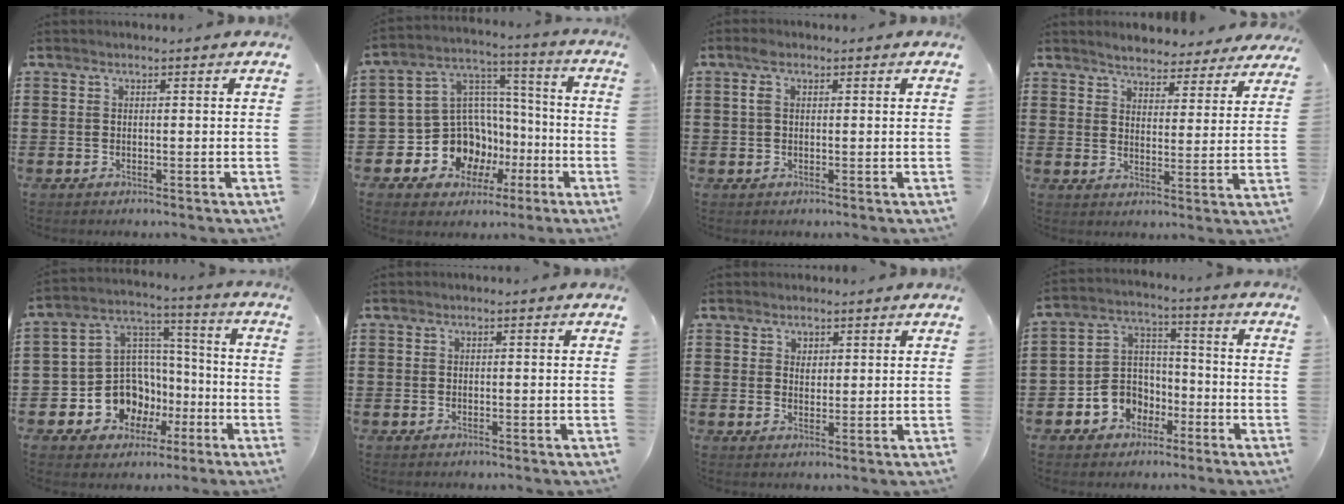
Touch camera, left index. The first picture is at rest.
{"total": 12.0, "force": [-4.1, 10.5, 4.3], "torque": [-0.130, -0.001, -0.062]}
{"total": 2.2, "force": [0.6, 1.1, 1.8], "torque": [-0.041, 0.008, 0.009]}
{"total": 4.1, "force": [4.1, 0.2, 0.3], "torque": [-0.027, -0.022, 0.072]}
{"total": 11.2, "force": [-4.5, 9.6, 3.7], "torque": [-0.117, 0.008, -0.076]}
{"total": 0.0}
{"total": 1.9, "force": [1.5, 1.2, 0.2], "torque": [-0.001, 0.002, 0.026]}
{"total": 6.7, "force": [-3.3, 5.8, 0.8], "torque": [-0.042, 0.013, -0.065]}